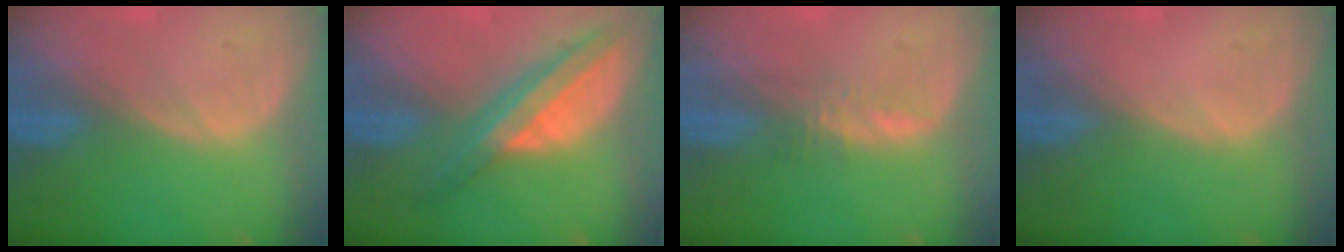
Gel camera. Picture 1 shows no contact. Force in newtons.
{"total": 8.0, "press": 6.7, "slide": 4.3}
{"total": 2.2, "press": 2.1, "slide": 0.2}
{"total": 0.0}